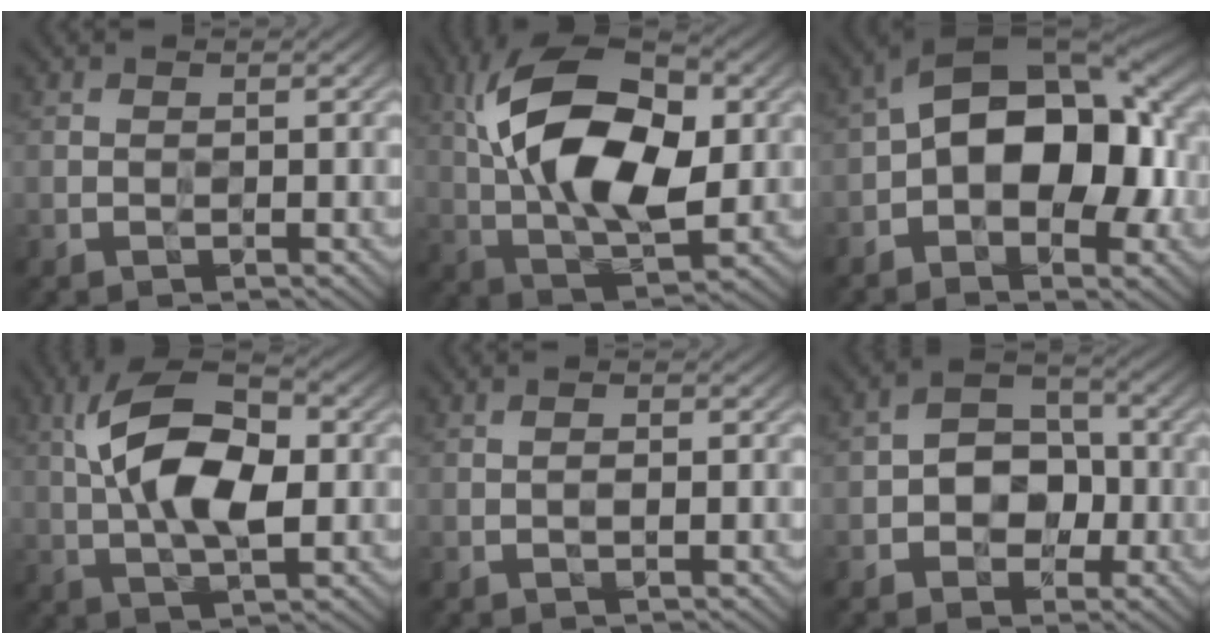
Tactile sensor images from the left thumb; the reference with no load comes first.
{"total": 15.8, "force": [2.2, 8.1, 13.4], "torque": [-0.250, 0.022, 0.024]}
{"total": 16.5, "force": [-0.8, 9.3, 13.7], "torque": [-0.207, 0.020, -0.029]}
{"total": 11.6, "force": [1.0, 5.4, 10.3], "torque": [-0.191, 0.014, 0.013]}
{"total": 1.0, "force": [-0.1, 0.2, 1.0], "torque": [-0.017, 0.000, -0.003]}
{"total": 6.2, "force": [-1.4, 4.6, 3.9], "torque": [-0.046, 0.003, -0.039]}